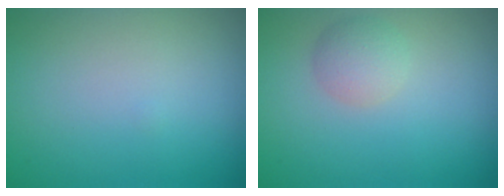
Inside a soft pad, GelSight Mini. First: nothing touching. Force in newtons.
{"total": 2.1, "press": 2.1, "slide": 0.1}